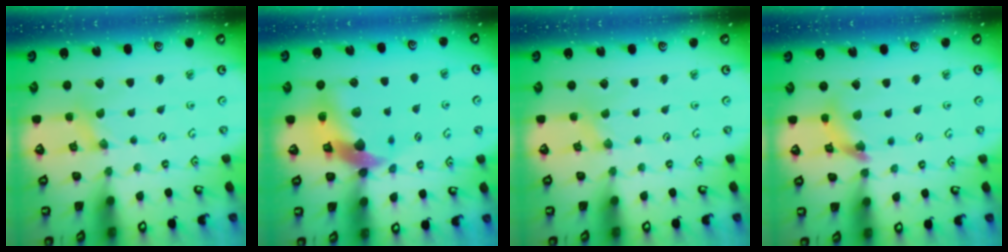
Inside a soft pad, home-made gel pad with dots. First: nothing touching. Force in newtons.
{"total": 13.7, "press": 13.6, "slide": 1.9}
{"total": 0.5, "press": 0.5, "slide": 0.1}
{"total": 8.0, "press": 7.9, "slide": 0.8}